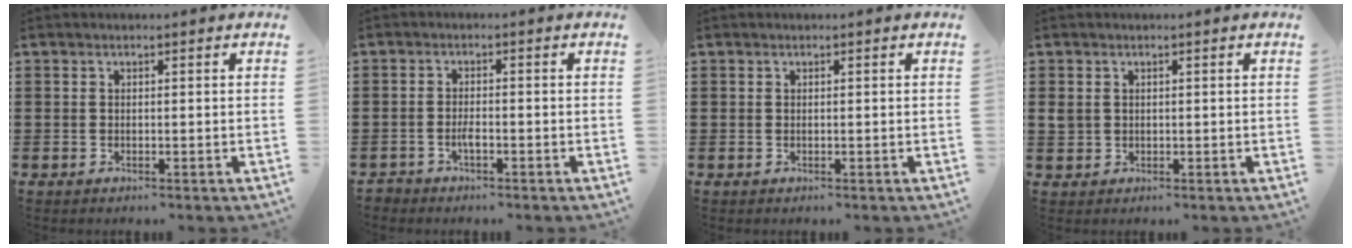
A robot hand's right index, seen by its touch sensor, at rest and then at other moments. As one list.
[{"total": 1.7, "force": [-1.1, 0.7, 1.1], "torque": [-0.021, 0.000, -0.021]}, {"total": 0.0}, {"total": 1.4, "force": [0.3, 1.3, 0.4], "torque": [-0.012, 0.007, 0.004]}]